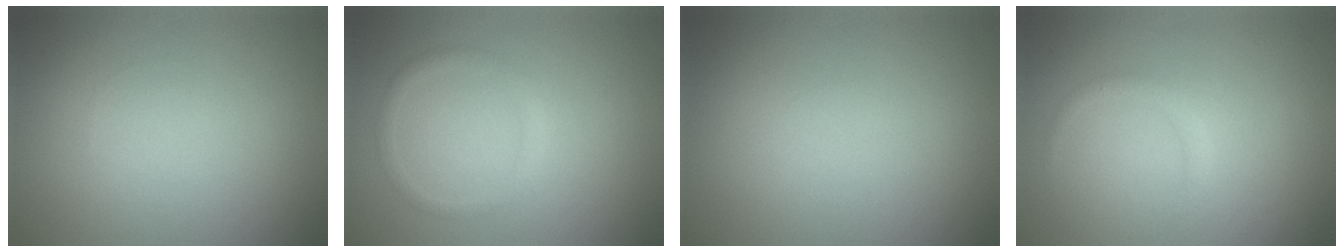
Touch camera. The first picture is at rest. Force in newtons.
{"total": 1.3, "press": 1.3, "slide": 0.1}
{"total": 0.0}
{"total": 1.1, "press": 1.1, "slide": 0.0}